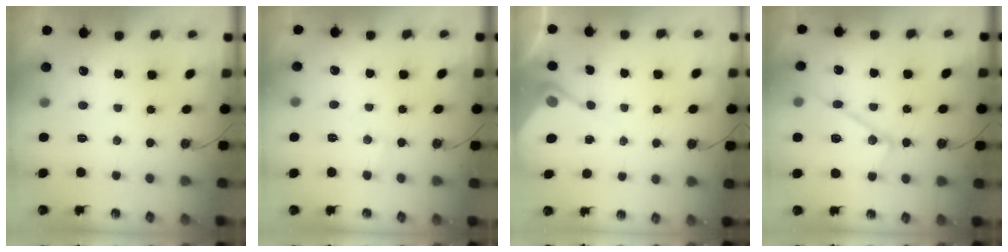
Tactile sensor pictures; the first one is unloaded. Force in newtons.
{"total": 4.0, "press": 3.9, "slide": 0.6}
{"total": 4.8, "press": 4.7, "slide": 0.5}
{"total": 16.6, "press": 16.5, "slide": 1.5}